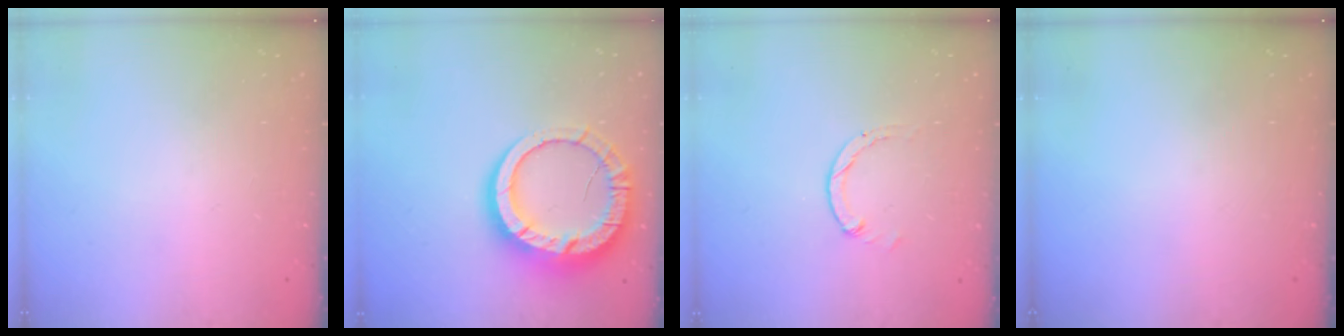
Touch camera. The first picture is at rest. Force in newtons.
{"total": 16.6, "press": 16.6, "slide": 1.6}
{"total": 1.3, "press": 1.2, "slide": 0.2}
{"total": 0.0}